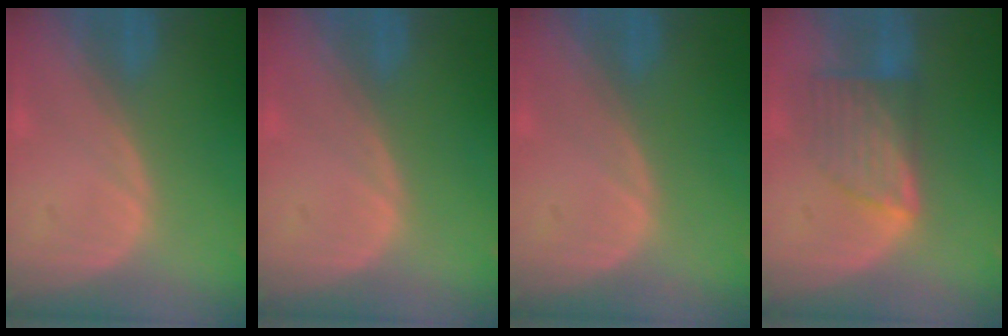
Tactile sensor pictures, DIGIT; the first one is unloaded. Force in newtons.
{"total": 0.0}
{"total": 0.0}
{"total": 7.2, "press": 6.4, "slide": 3.4}